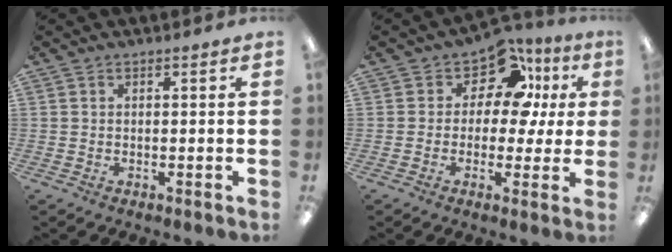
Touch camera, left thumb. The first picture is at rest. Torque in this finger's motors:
{"motor_torque": [-0.62, 0.79, -0.11, -0.20, 0.04]}